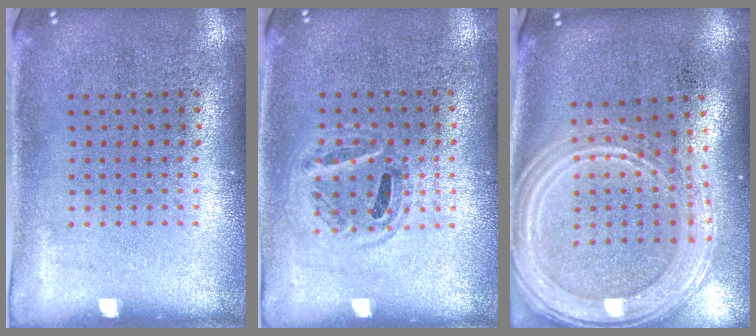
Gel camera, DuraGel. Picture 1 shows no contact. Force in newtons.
{"total": 0.9, "press": 0.9, "slide": 0.3}
{"total": 2.3, "press": 2.1, "slide": 1.1}